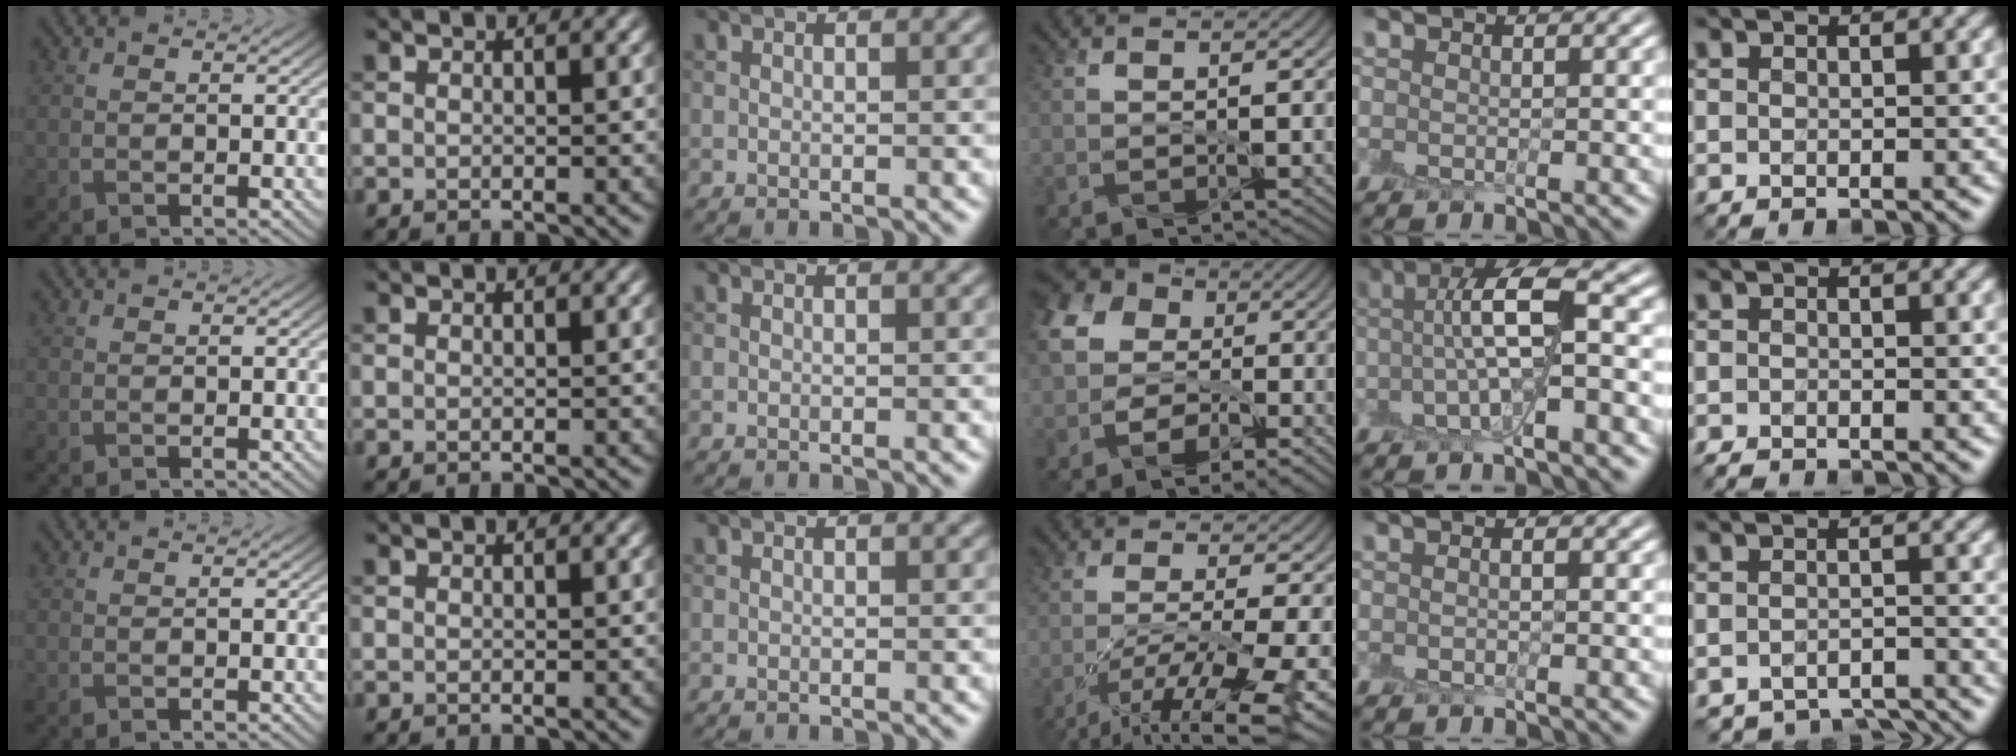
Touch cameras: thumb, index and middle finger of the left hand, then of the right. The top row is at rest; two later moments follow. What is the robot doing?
{"motion": "peel", "object": "sticky note"}